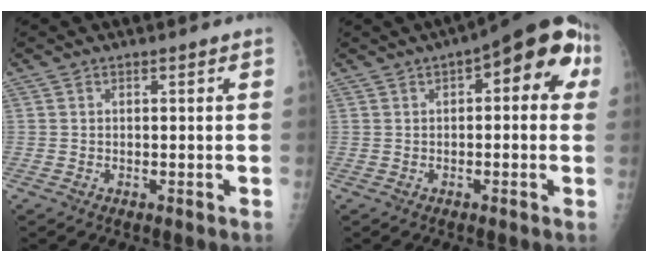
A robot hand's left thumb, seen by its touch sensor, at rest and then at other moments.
{"total": 12.8, "force": [3.8, 5.5, 10.9], "torque": [-0.101, 0.026, 0.035]}